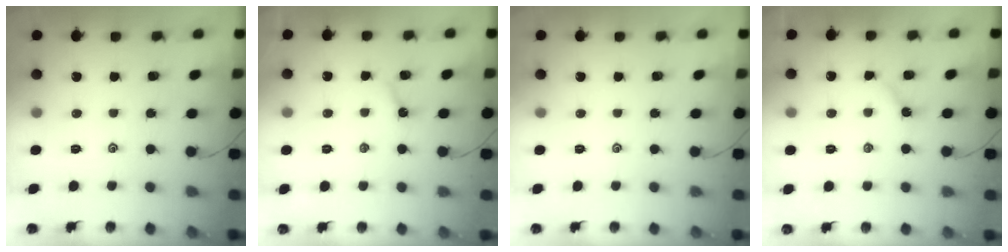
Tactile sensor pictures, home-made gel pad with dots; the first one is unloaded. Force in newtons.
{"total": 3.2, "press": 3.2, "slide": 0.3}
{"total": 0.0}
{"total": 3.0, "press": 3.0, "slide": 0.3}